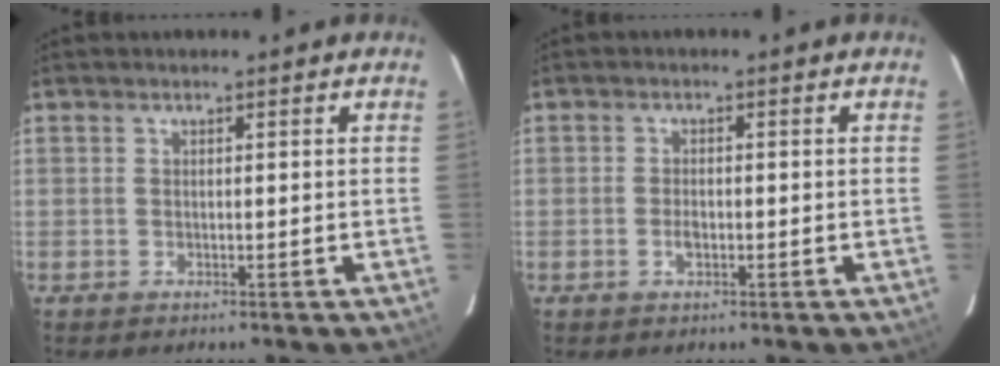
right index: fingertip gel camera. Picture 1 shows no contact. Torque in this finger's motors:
{"motor_torque": [-0.07, -0.03, 0.01, 0.00]}